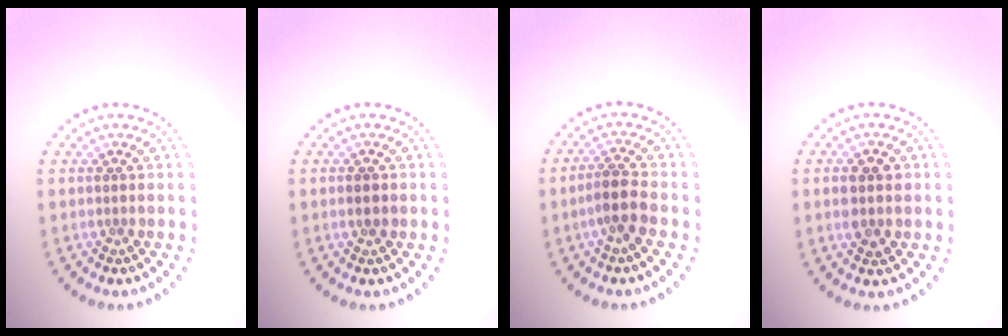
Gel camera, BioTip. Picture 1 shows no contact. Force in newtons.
{"total": 1.6, "press": 1.6, "slide": 0.2}
{"total": 2.6, "press": 2.3, "slide": 1.3}
{"total": 2.9, "press": 2.9, "slide": 0.1}